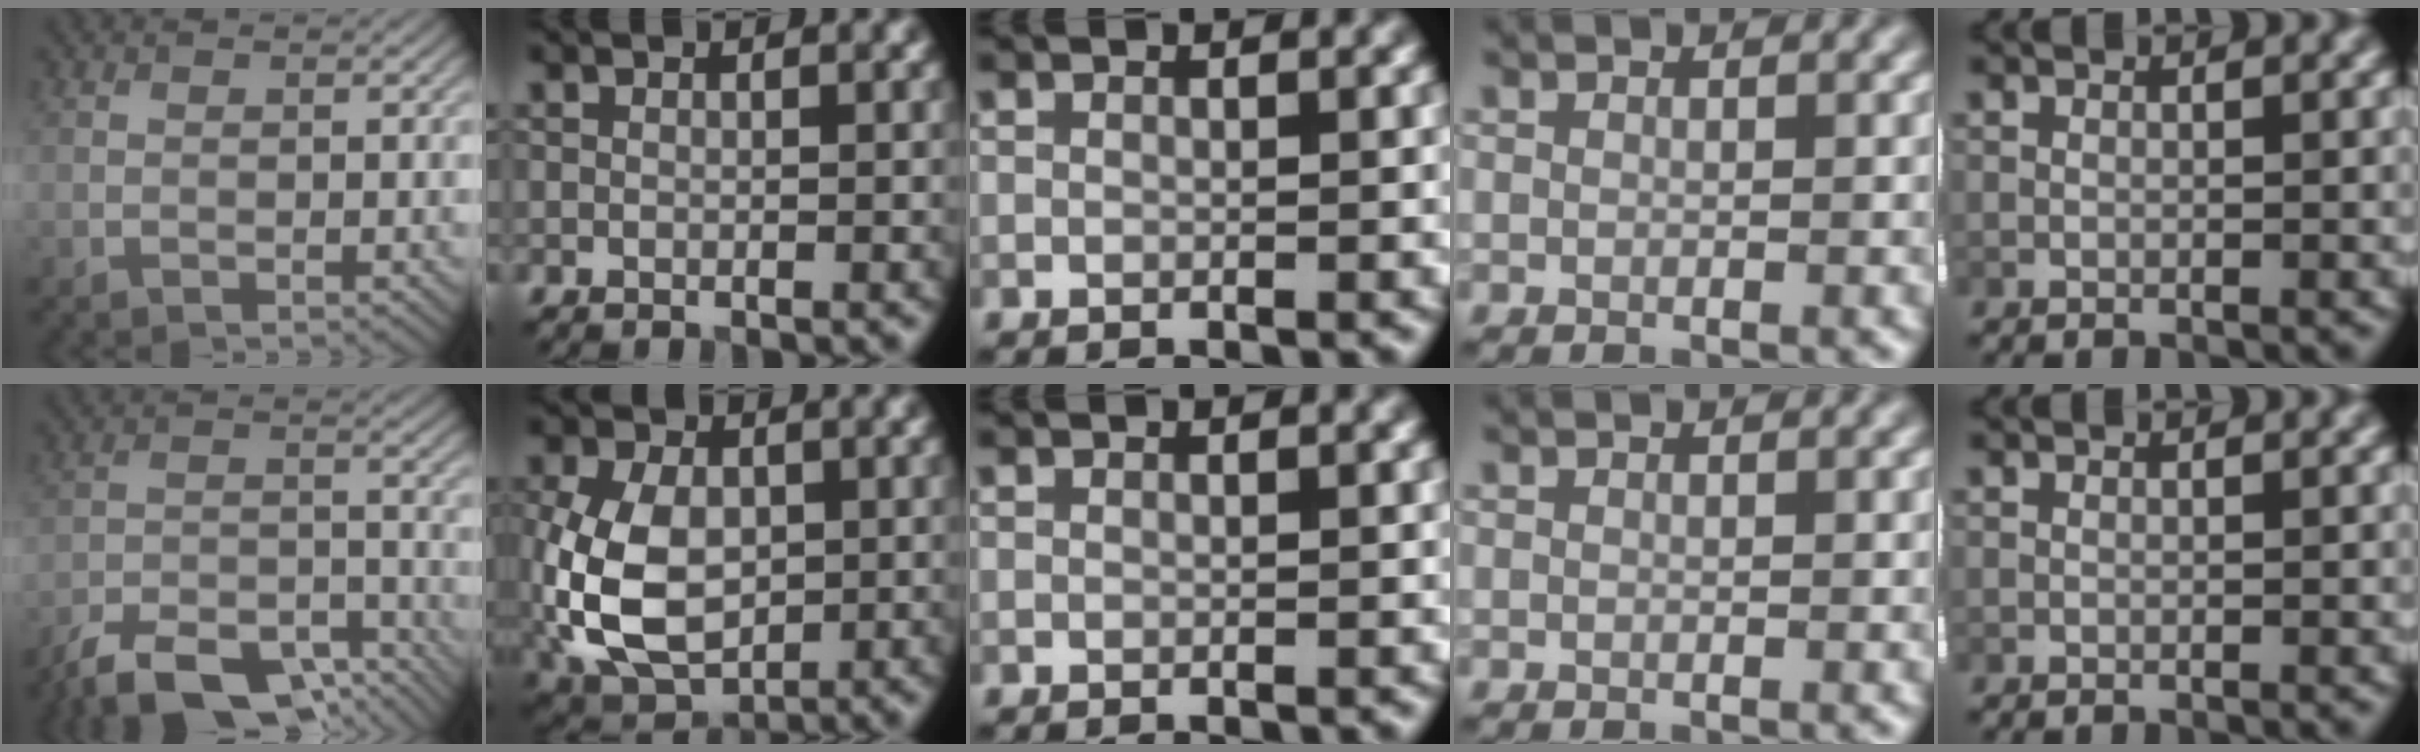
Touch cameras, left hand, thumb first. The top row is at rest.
{"thumb": {"total": 11.6, "force": [-9.2, 4.3, 5.6], "torque": [-0.096, -0.014, -0.156]}, "index": {"total": 9.5, "force": [-1.0, 6.3, 7.1], "torque": [-0.162, -0.003, -0.026]}}